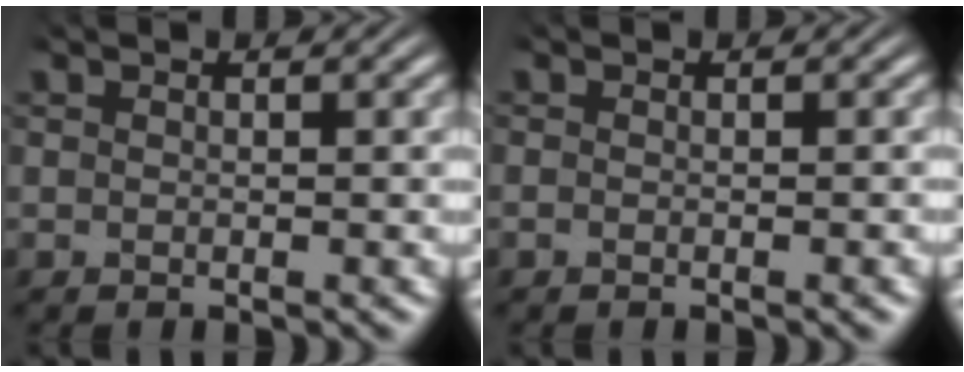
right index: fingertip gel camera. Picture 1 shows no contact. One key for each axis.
{"total": 0.6, "fx": -0.5, "fy": 0.2, "fz": 0.3, "tx": -0.006, "ty": 0.000, "tz": -0.011}